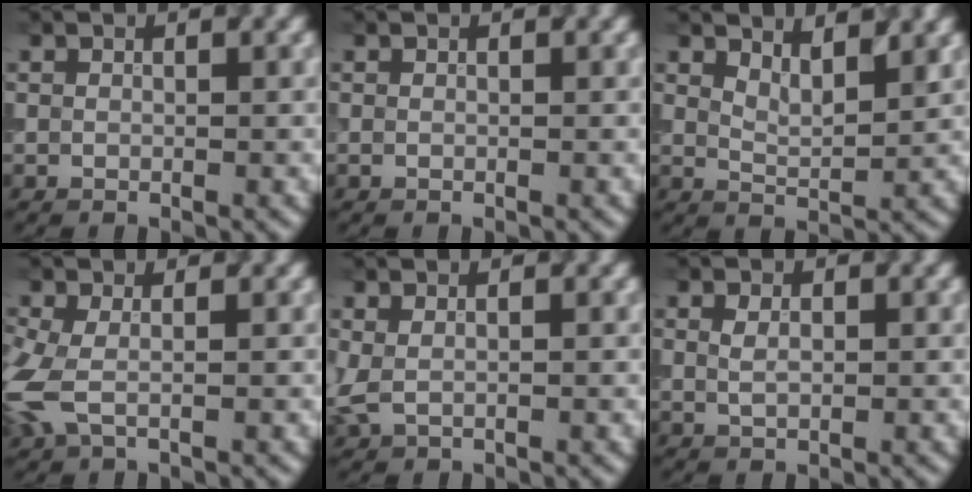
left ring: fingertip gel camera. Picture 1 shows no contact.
{"total": 0.0}
{"total": 2.8, "force": [2.3, 0.7, 1.5], "torque": [-0.023, -0.003, 0.042]}
{"total": 3.3, "force": [-0.3, 1.7, 2.8], "torque": [-0.084, -0.004, -0.011]}
{"total": 1.3, "force": [0.5, 0.6, 1.1], "torque": [-0.025, 0.003, 0.010]}
{"total": 1.4, "force": [0.3, 0.8, 1.1], "torque": [-0.024, -0.001, 0.008]}